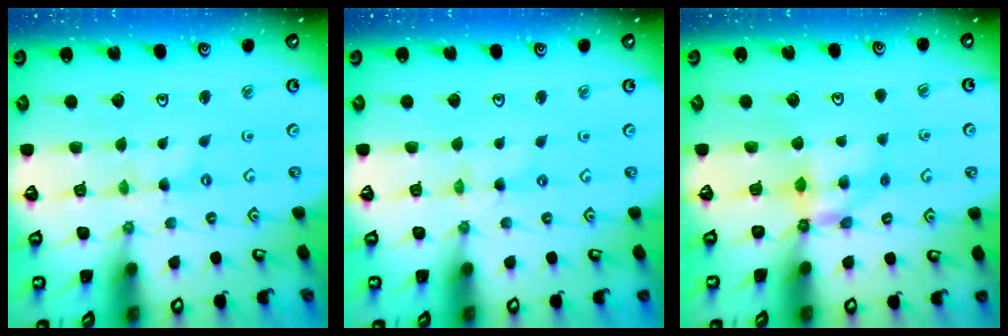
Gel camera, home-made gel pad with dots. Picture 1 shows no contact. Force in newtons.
{"total": 0.0}
{"total": 6.0, "press": 6.0, "slide": 0.6}